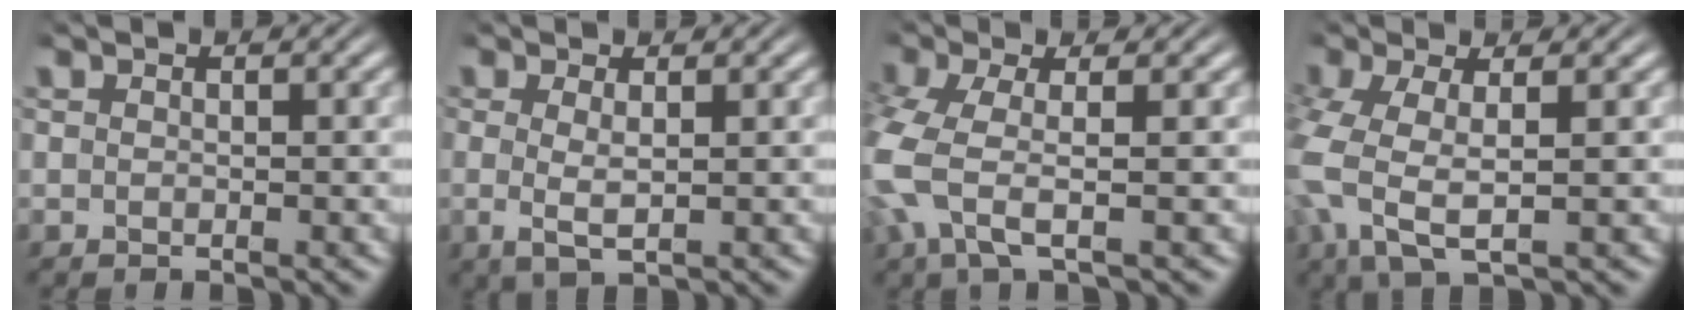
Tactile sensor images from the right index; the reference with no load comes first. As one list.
[{"total": 2.8, "force": [-0.2, 1.4, 2.5], "torque": [-0.061, -0.016, 0.006]}, {"total": 5.4, "force": [-0.4, 3.3, 4.2], "torque": [-0.135, -0.027, -0.002]}, {"total": 6.0, "force": [-0.4, 3.8, 4.6], "torque": [-0.131, -0.028, 0.002]}]